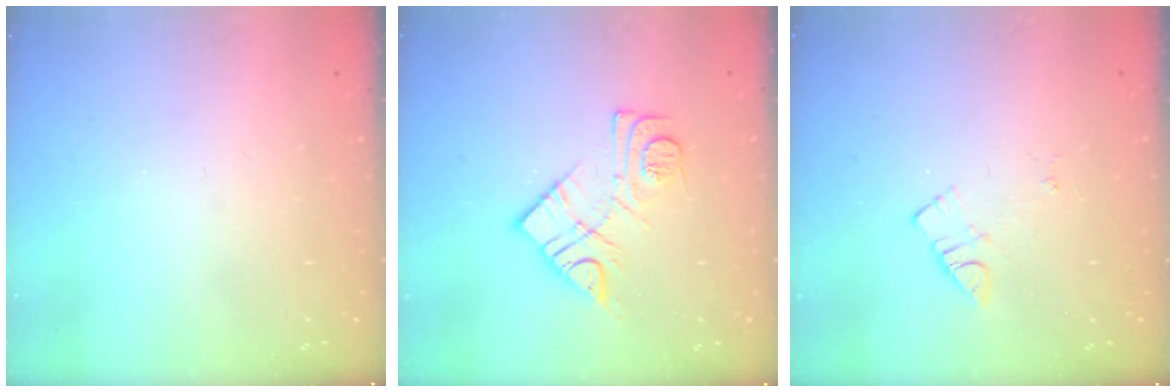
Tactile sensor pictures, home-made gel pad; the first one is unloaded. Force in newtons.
{"total": 11.0, "press": 10.9, "slide": 0.7}
{"total": 5.9, "press": 5.8, "slide": 0.7}